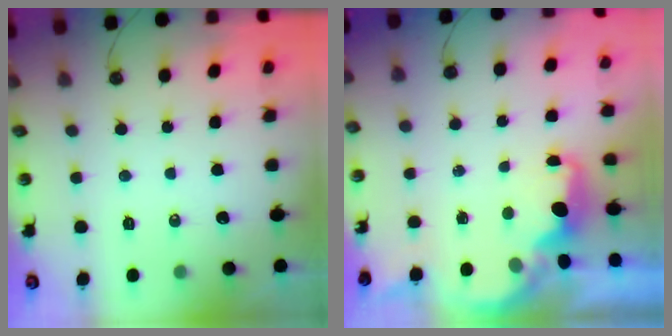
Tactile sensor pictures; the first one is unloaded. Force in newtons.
{"total": 2.3, "press": 2.1, "slide": 0.8}